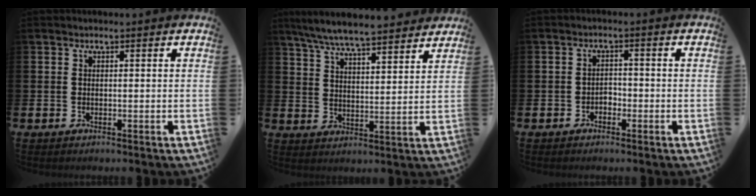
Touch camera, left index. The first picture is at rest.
{"total": 7.5, "force": [7.1, 0.3, 2.2], "torque": [-0.072, -0.039, 0.128]}
{"total": 1.6, "force": [-1.2, 1.1, 0.2], "torque": [-0.009, 0.004, -0.027]}